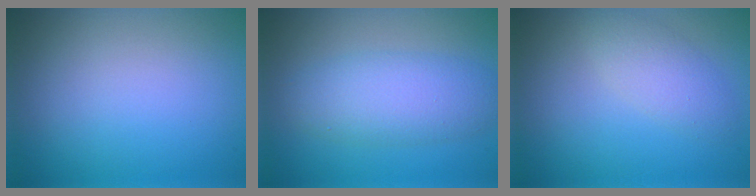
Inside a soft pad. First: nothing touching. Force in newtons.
{"total": 4.9, "press": 4.9, "slide": 0.2}
{"total": 2.6, "press": 2.6, "slide": 0.2}